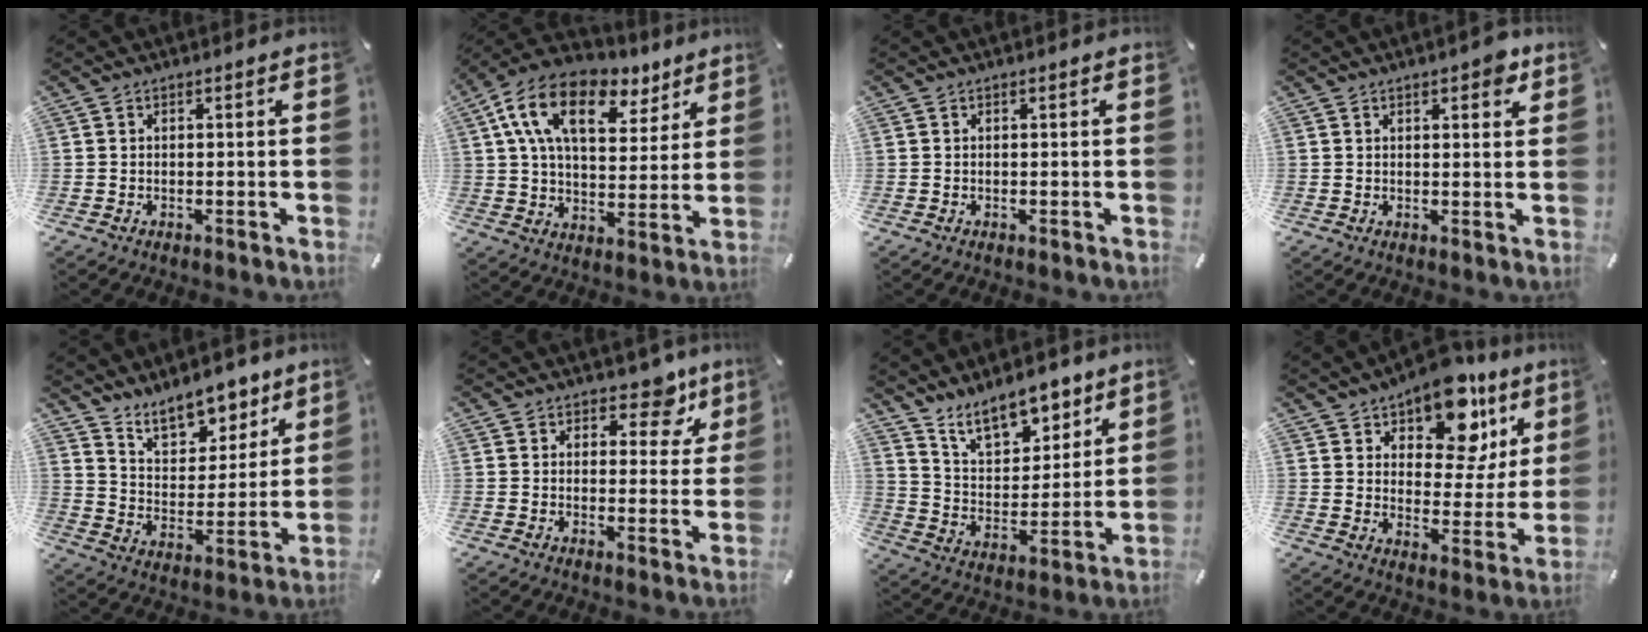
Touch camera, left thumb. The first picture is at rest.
{"total": 17.3, "force": [9.5, 9.9, 10.6], "torque": [-0.188, -0.036, 0.166]}
{"total": 0.0}
{"total": 3.5, "force": [2.0, 1.6, 2.4], "torque": [-0.028, -0.003, 0.030]}
{"total": 11.9, "force": [10.2, 5.4, 2.6], "torque": [-0.043, -0.087, 0.189]}
{"total": 8.2, "force": [5.3, 4.6, 4.1], "torque": [-0.027, -0.041, 0.084]}
{"total": 12.4, "force": [10.5, 5.6, 3.7], "torque": [-0.066, -0.076, 0.197]}
{"total": 16.4, "force": [11.7, 8.5, 7.9], "torque": [-0.117, -0.085, 0.199]}